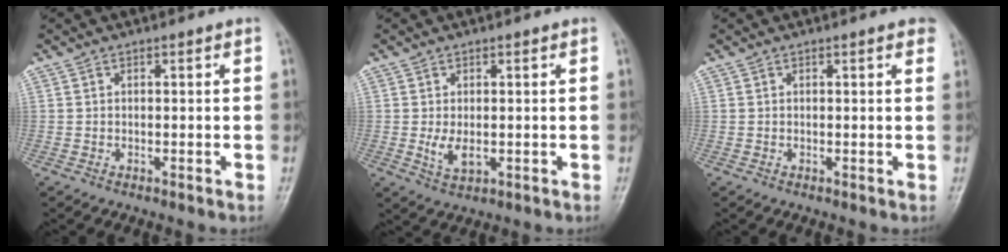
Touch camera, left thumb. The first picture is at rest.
{"total": 3.6, "force": [-0.1, 2.1, 2.9], "torque": [-0.052, -0.010, 0.006]}
{"total": 6.5, "force": [4.7, 2.1, 3.9], "torque": [-0.021, -0.011, 0.041]}